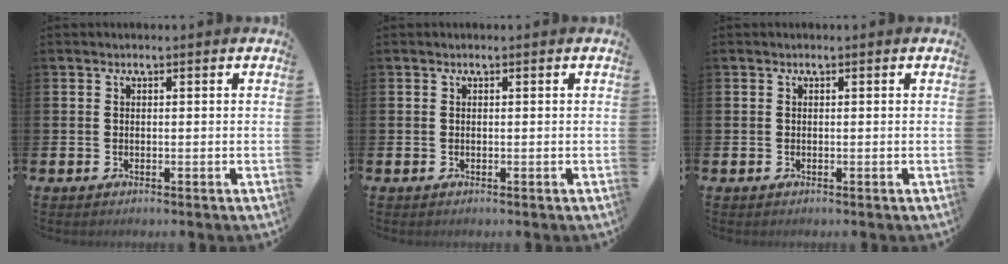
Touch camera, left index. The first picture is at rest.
{"total": 0.0}
{"total": 0.0}